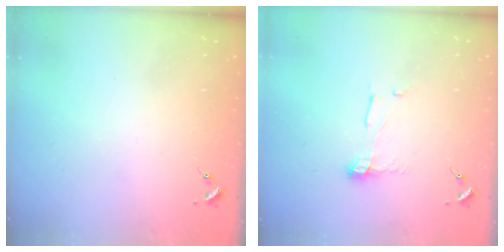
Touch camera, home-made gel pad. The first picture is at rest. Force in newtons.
{"total": 7.0, "press": 7.0, "slide": 0.2}